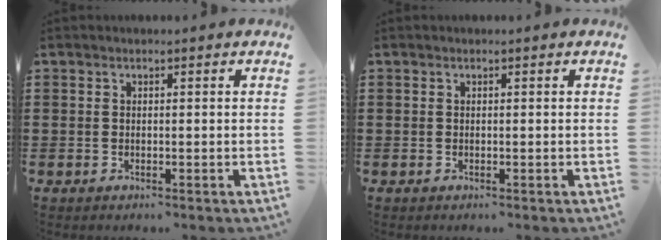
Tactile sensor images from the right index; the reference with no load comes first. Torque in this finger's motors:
{"motor_torque": [0.00, 0.00, 0.00, 0.00]}